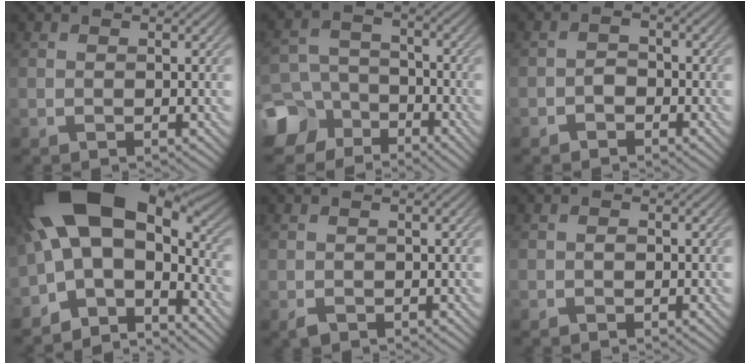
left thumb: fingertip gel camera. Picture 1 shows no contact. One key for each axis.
{"total": 10.9, "fx": -6.9, "fy": 7.7, "fz": 3.3, "tx": -0.088, "ty": -0.033, "tz": -0.136}
{"total": 1.7, "fx": -1.1, "fy": 1.2, "fz": 0.7, "tx": -0.011, "ty": 0.006, "tz": -0.024}
{"total": 17.1, "fx": -1.2, "fy": 9.7, "fz": 14.0, "tx": -0.237, "ty": -0.005, "tz": -0.011}
{"total": 0.9, "fx": -0.6, "fy": 0.5, "fz": 0.5, "tx": -0.011, "ty": -0.003, "tz": -0.012}
{"total": 0.8, "fx": -0.3, "fy": 0.6, "fz": 0.4, "tx": -0.007, "ty": -0.001, "tz": -0.007}